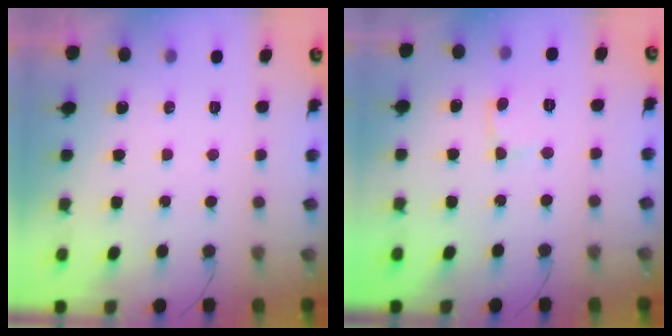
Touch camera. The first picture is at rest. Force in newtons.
{"total": 2.7, "press": 2.7, "slide": 0.2}